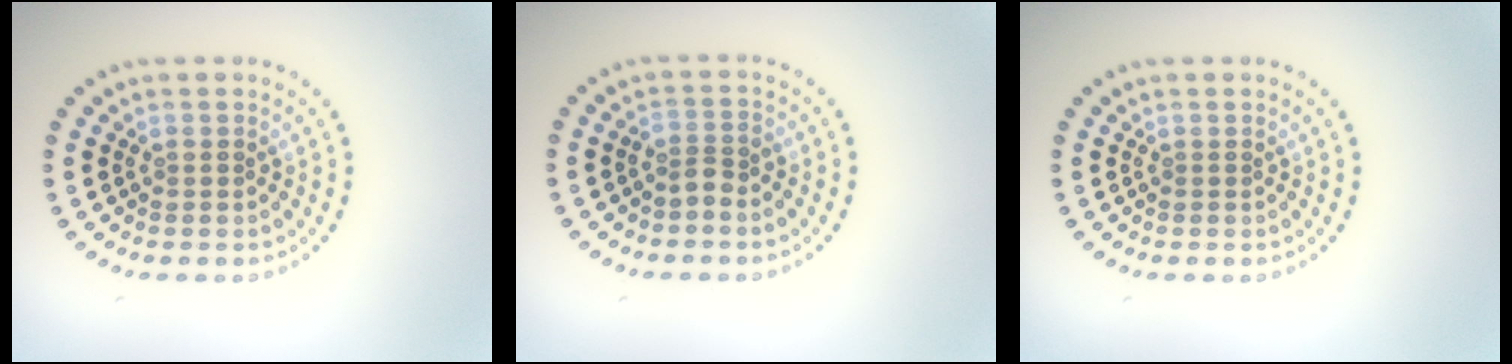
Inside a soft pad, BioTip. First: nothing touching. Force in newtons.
{"total": 1.5, "press": 1.2, "slide": 1.0}
{"total": 0.0}